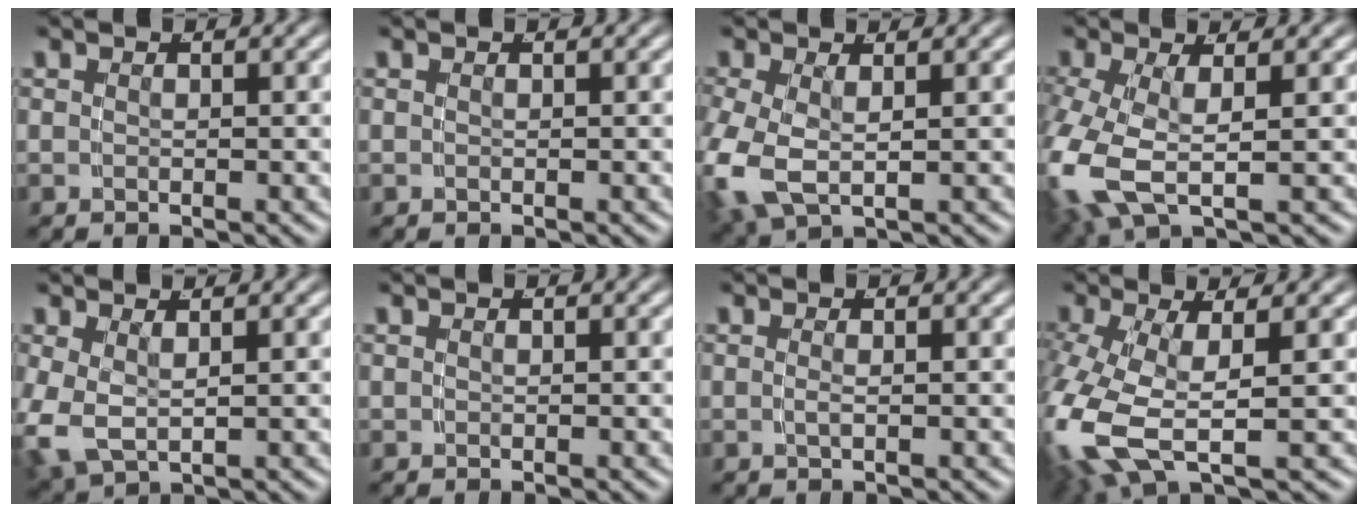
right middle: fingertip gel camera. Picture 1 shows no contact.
{"total": 0.0}
{"total": 5.3, "force": [-0.8, 3.8, 3.6], "torque": [-0.117, -0.030, 0.005]}
{"total": 7.1, "force": [-1.3, 4.9, 5.1], "torque": [-0.154, -0.034, -0.008]}
{"total": 4.2, "force": [-0.2, 3.3, 2.6], "torque": [-0.088, -0.027, 0.016]}
{"total": 0.0}
{"total": 0.8, "force": [-0.3, -0.5, 0.6], "torque": [-0.016, -0.006, -0.001]}
{"total": 7.6, "force": [-1.5, 4.2, 6.2], "torque": [-0.168, -0.038, -0.005]}